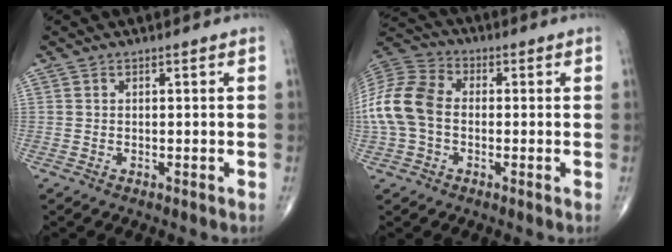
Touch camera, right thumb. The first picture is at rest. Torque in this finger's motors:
{"motor_torque": [0.46, 0.92, 0.62, -0.43, 0.10]}